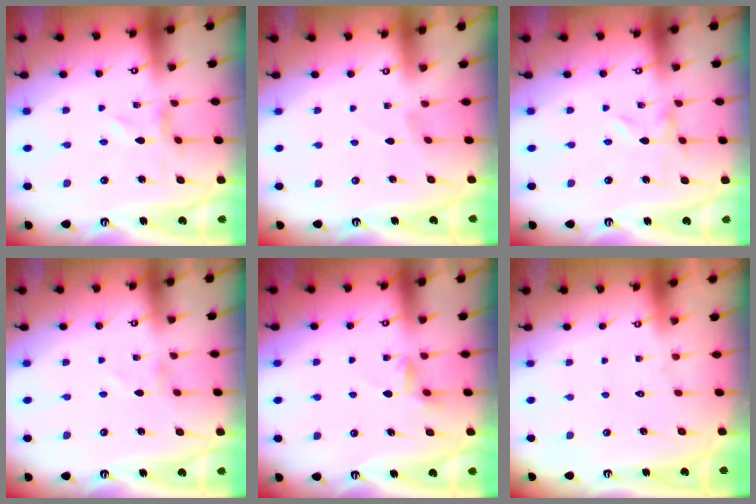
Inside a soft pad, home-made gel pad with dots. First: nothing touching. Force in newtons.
{"total": 0.0}
{"total": 0.0}
{"total": 0.0}
{"total": 4.7, "press": 4.6, "slide": 0.4}
{"total": 1.6, "press": 1.6, "slide": 0.1}